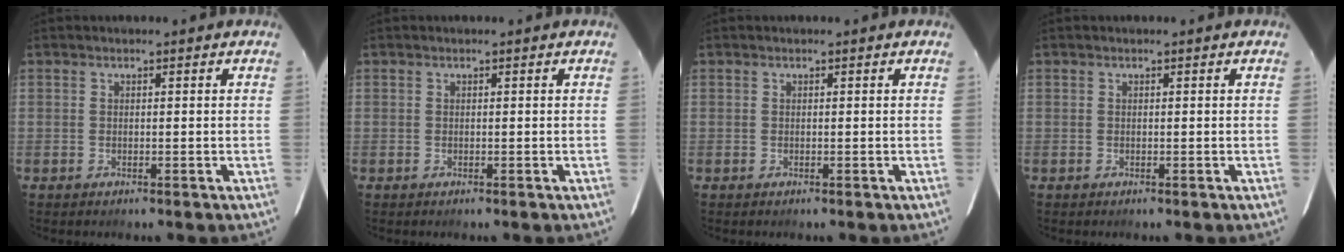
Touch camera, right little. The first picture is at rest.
{"total": 0.0}
{"total": 0.0}
{"total": 0.0}